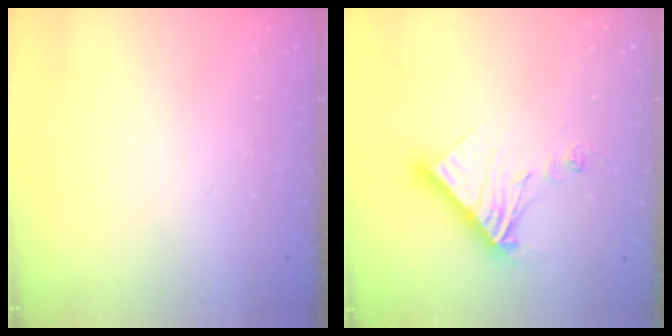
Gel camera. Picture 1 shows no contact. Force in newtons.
{"total": 14.1, "press": 14.0, "slide": 1.5}